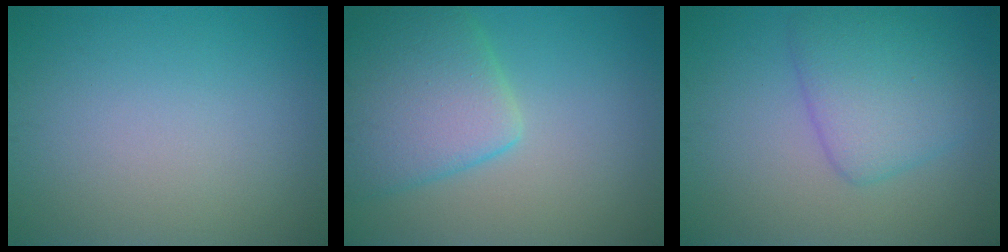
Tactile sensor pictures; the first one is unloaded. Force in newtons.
{"total": 6.5, "press": 6.5, "slide": 0.6}
{"total": 4.6, "press": 4.6, "slide": 0.1}